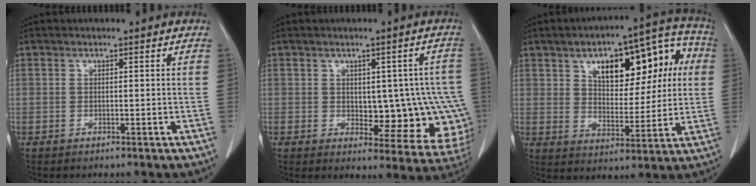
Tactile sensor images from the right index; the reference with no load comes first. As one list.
[{"total": 11.7, "force": [-1.1, 5.9, 10.1], "torque": [-0.095, 0.013, 0.005]}, {"total": 16.2, "force": [5.0, 7.5, 13.5], "torque": [-0.172, 0.044, 0.076]}]